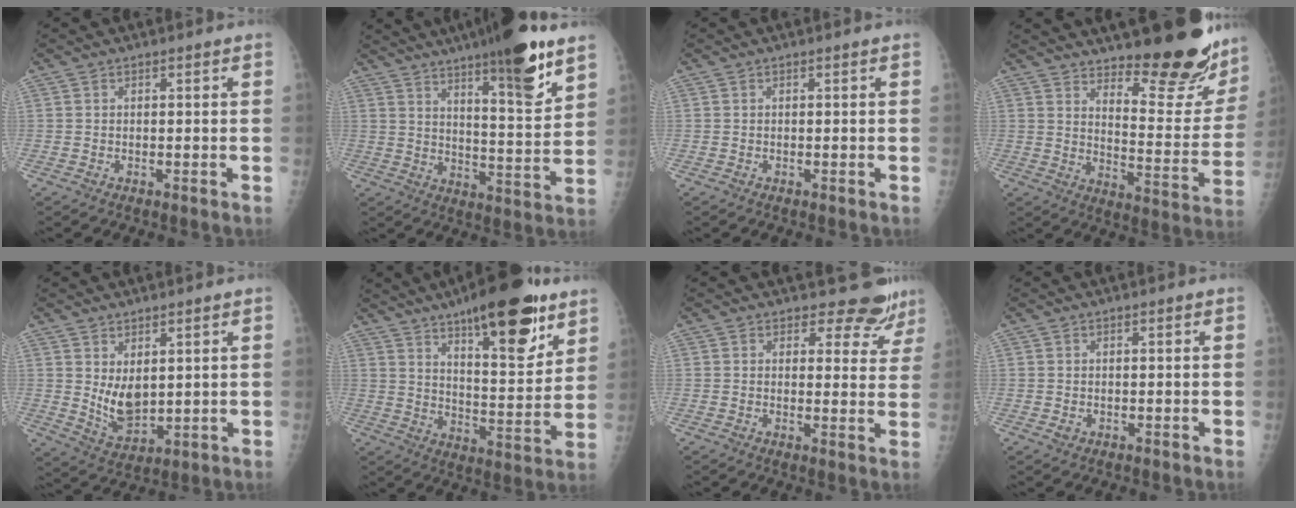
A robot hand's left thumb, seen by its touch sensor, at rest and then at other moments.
{"total": 17.5, "force": [11.2, 3.2, 13.0], "torque": [-0.171, -0.067, 0.172]}
{"total": 0.0}
{"total": 21.7, "force": [17.4, 6.3, 11.3], "torque": [-0.108, -0.138, 0.228]}
{"total": 7.0, "force": [2.0, 4.1, 5.3], "torque": [-0.077, -0.029, 0.054]}
{"total": 20.8, "force": [12.6, 6.6, 15.1], "torque": [-0.189, -0.064, 0.193]}
{"total": 7.2, "force": [6.6, 3.0, 0.3], "torque": [0.036, -0.046, 0.061]}
{"total": 0.9, "force": [0.0, 0.8, 0.5], "torque": [-0.004, 0.000, 0.002]}